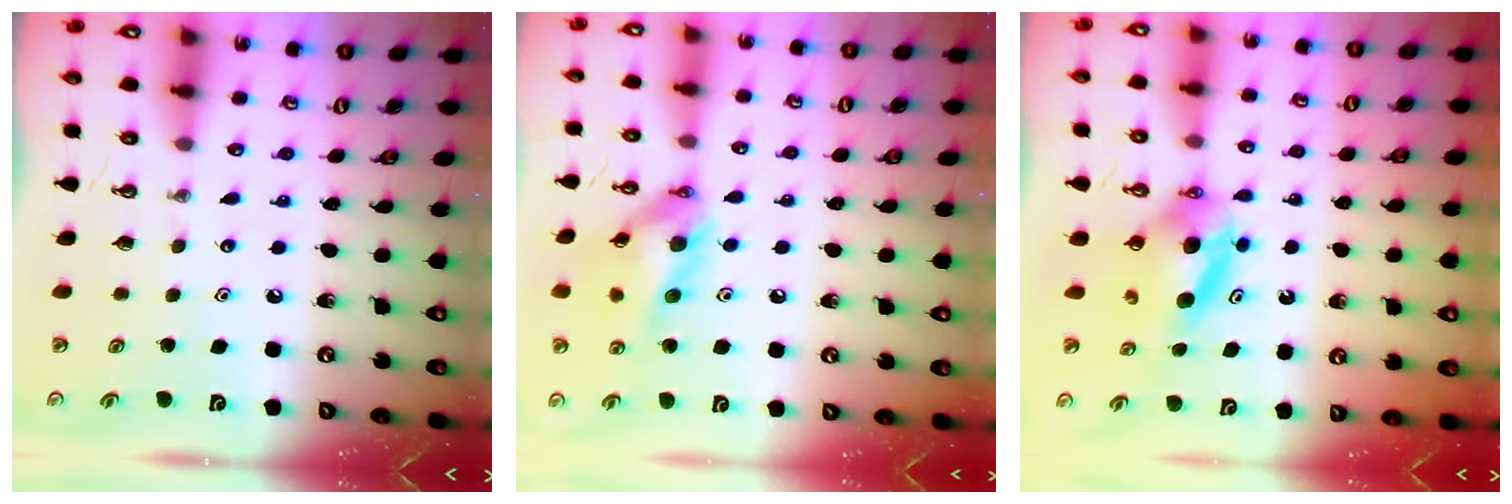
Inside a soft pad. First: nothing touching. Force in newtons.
{"total": 14.0, "press": 13.8, "slide": 1.9}
{"total": 6.9, "press": 6.2, "slide": 3.1}